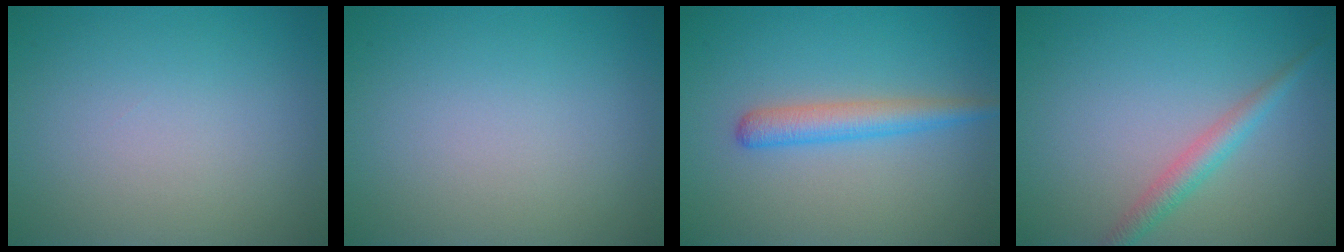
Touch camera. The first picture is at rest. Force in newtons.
{"total": 0.0}
{"total": 2.8, "press": 2.8, "slide": 0.1}
{"total": 2.2, "press": 2.2, "slide": 0.1}